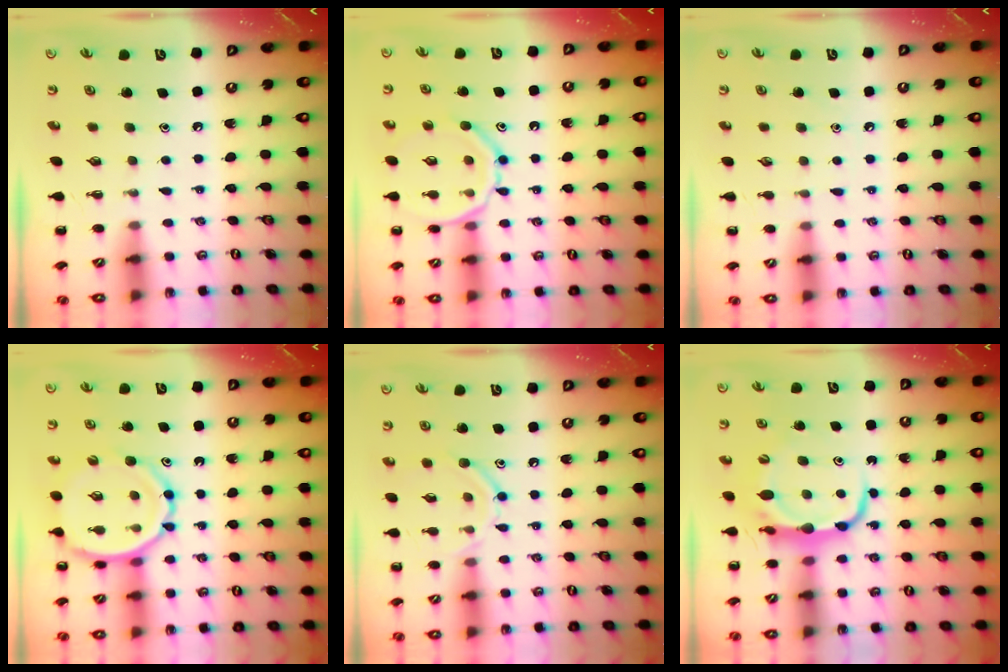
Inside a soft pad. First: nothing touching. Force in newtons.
{"total": 14.0, "press": 14.0, "slide": 1.6}
{"total": 3.9, "press": 3.7, "slide": 1.3}
{"total": 10.8, "press": 10.4, "slide": 2.8}
{"total": 10.2, "press": 10.2, "slide": 1.0}
{"total": 7.8, "press": 7.7, "slide": 1.3}